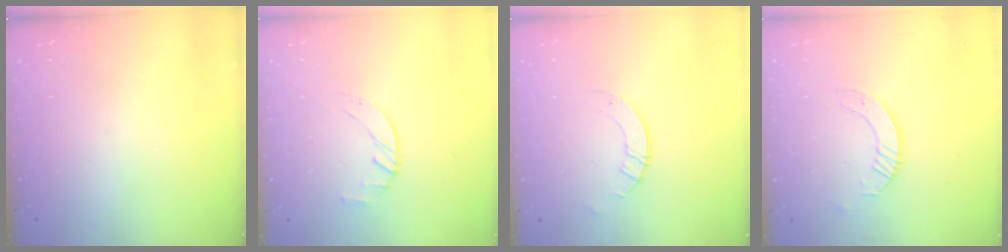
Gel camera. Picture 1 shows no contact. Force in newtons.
{"total": 2.5, "press": 2.5, "slide": 0.4}
{"total": 3.3, "press": 3.3, "slide": 0.2}
{"total": 3.8, "press": 3.8, "slide": 0.1}